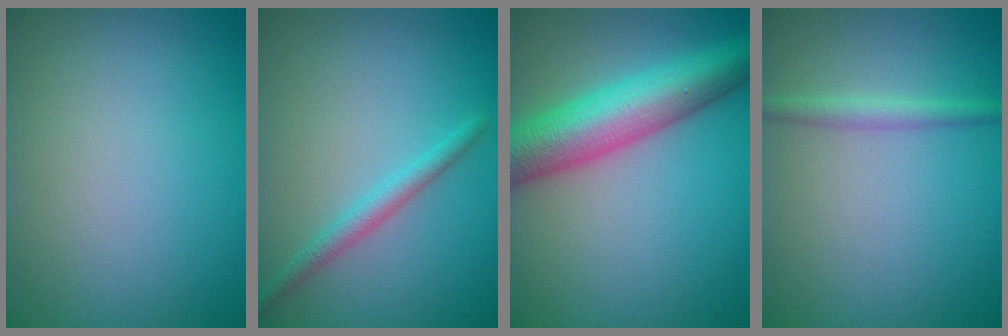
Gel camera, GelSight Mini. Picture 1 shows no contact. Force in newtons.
{"total": 1.8, "press": 1.8, "slide": 0.0}
{"total": 8.3, "press": 8.3, "slide": 0.3}
{"total": 1.7, "press": 1.7, "slide": 0.1}